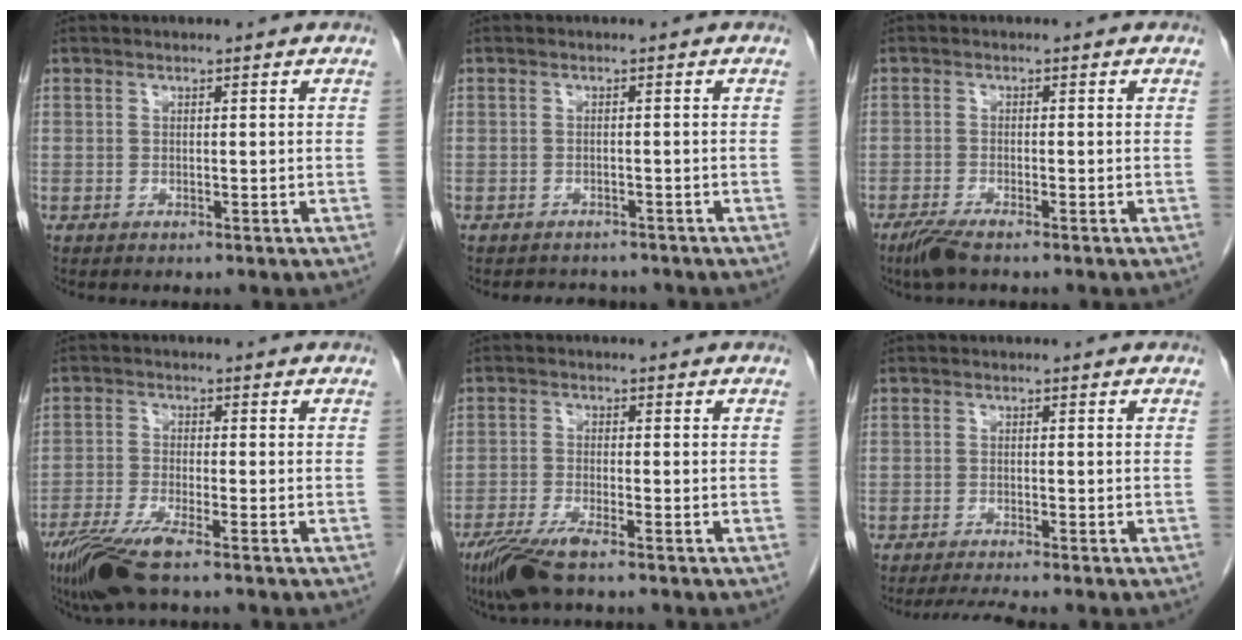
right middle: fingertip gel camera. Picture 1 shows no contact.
{"total": 3.7, "force": [-3.3, 1.5, 0.4], "torque": [-0.006, 0.000, -0.043]}
{"total": 3.3, "force": [-2.6, 0.4, 2.1], "torque": [-0.049, -0.009, -0.051]}
{"total": 7.4, "force": [-5.2, 0.4, 5.3], "torque": [-0.108, -0.021, -0.098]}
{"total": 6.1, "force": [-4.3, 0.5, 4.2], "torque": [-0.088, -0.018, -0.082]}
{"total": 3.3, "force": [-3.0, -0.7, 1.4], "torque": [-0.027, -0.013, -0.052]}